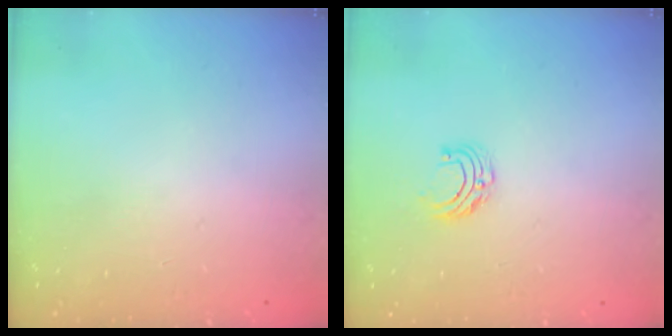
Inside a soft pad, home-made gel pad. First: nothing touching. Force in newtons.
{"total": 5.0, "press": 5.0, "slide": 0.4}